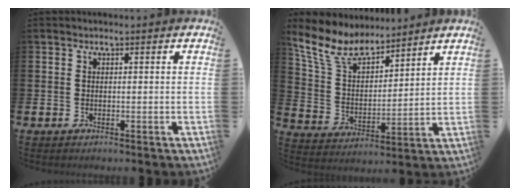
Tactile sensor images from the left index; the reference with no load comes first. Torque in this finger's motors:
{"motor_torque": [0.36, -0.60, 0.93, 0.21]}